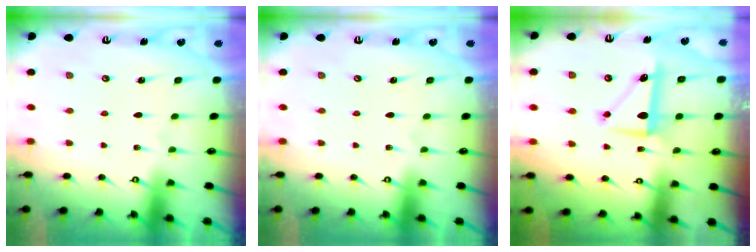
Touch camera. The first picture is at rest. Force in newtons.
{"total": 0.0}
{"total": 8.7, "press": 8.6, "slide": 1.1}